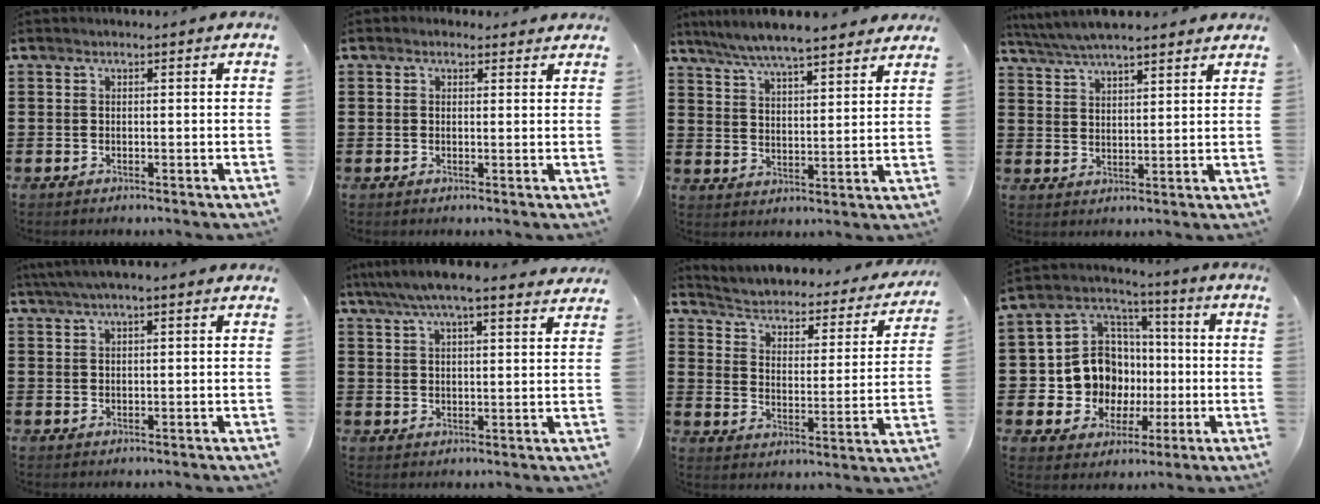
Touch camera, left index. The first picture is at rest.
{"total": 1.3, "force": [1.1, 0.6, 0.3], "torque": [-0.009, 0.006, 0.020]}
{"total": 6.2, "force": [5.9, 0.2, 2.0], "torque": [-0.061, -0.025, 0.104]}
{"total": 5.0, "force": [4.7, 0.5, 1.7], "torque": [-0.049, -0.014, 0.085]}
{"total": 2.8, "force": [2.0, 0.3, 2.0], "torque": [-0.043, 0.005, 0.036]}
{"total": 6.3, "force": [5.3, 0.6, 3.3], "torque": [-0.077, -0.013, 0.094]}
{"total": 1.9, "force": [1.5, 0.7, 1.1], "torque": [-0.035, -0.025, 0.012]}
{"total": 10.9, "force": [-0.7, 10.2, 3.8], "torque": [-0.133, 0.003, -0.007]}